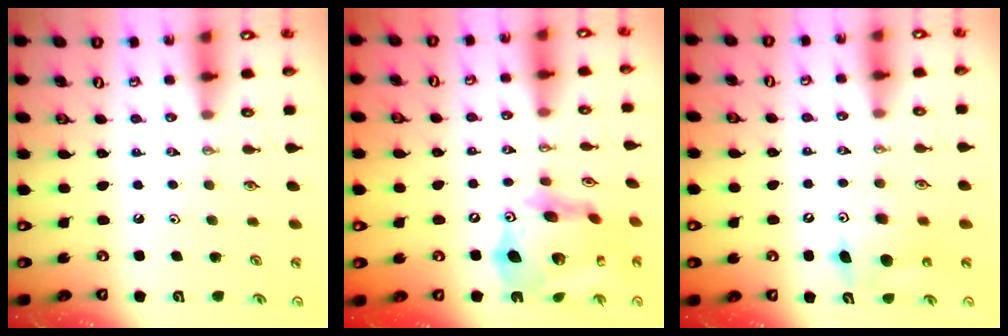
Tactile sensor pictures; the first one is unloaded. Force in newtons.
{"total": 22.0, "press": 21.8, "slide": 2.5}
{"total": 9.1, "press": 9.1, "slide": 0.3}